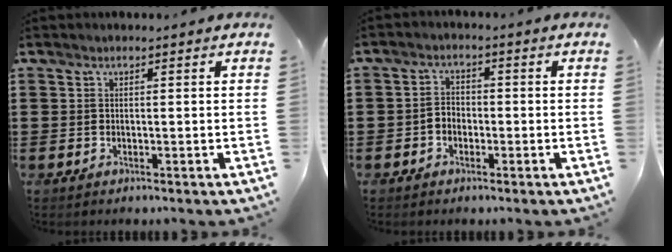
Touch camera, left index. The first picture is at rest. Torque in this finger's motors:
{"motor_torque": [0.65, 0.43, 0.33, 0.07]}